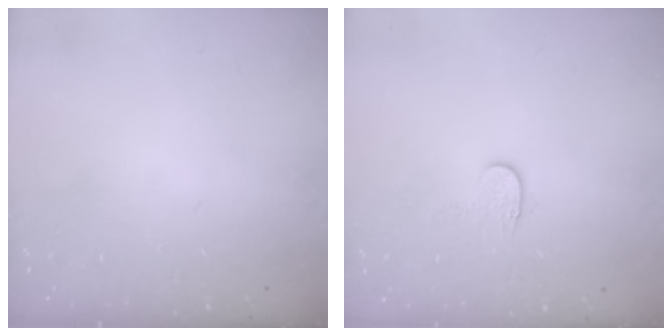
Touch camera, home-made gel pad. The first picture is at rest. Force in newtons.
{"total": 3.8, "press": 3.8, "slide": 0.3}